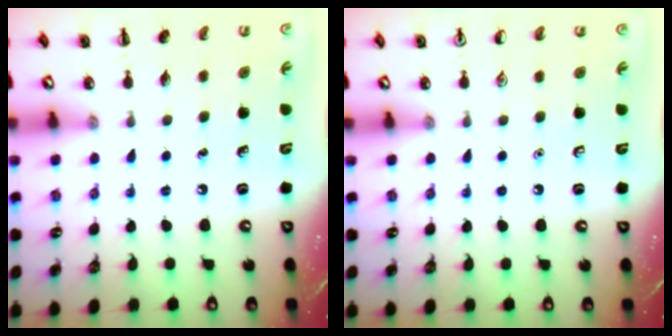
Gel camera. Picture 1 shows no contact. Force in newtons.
{"total": 0.0}